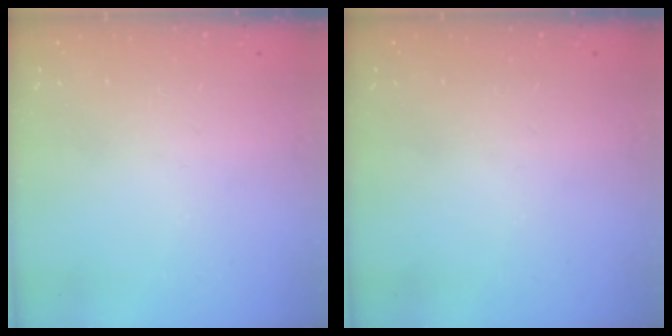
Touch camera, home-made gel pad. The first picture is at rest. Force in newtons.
{"total": 0.0}